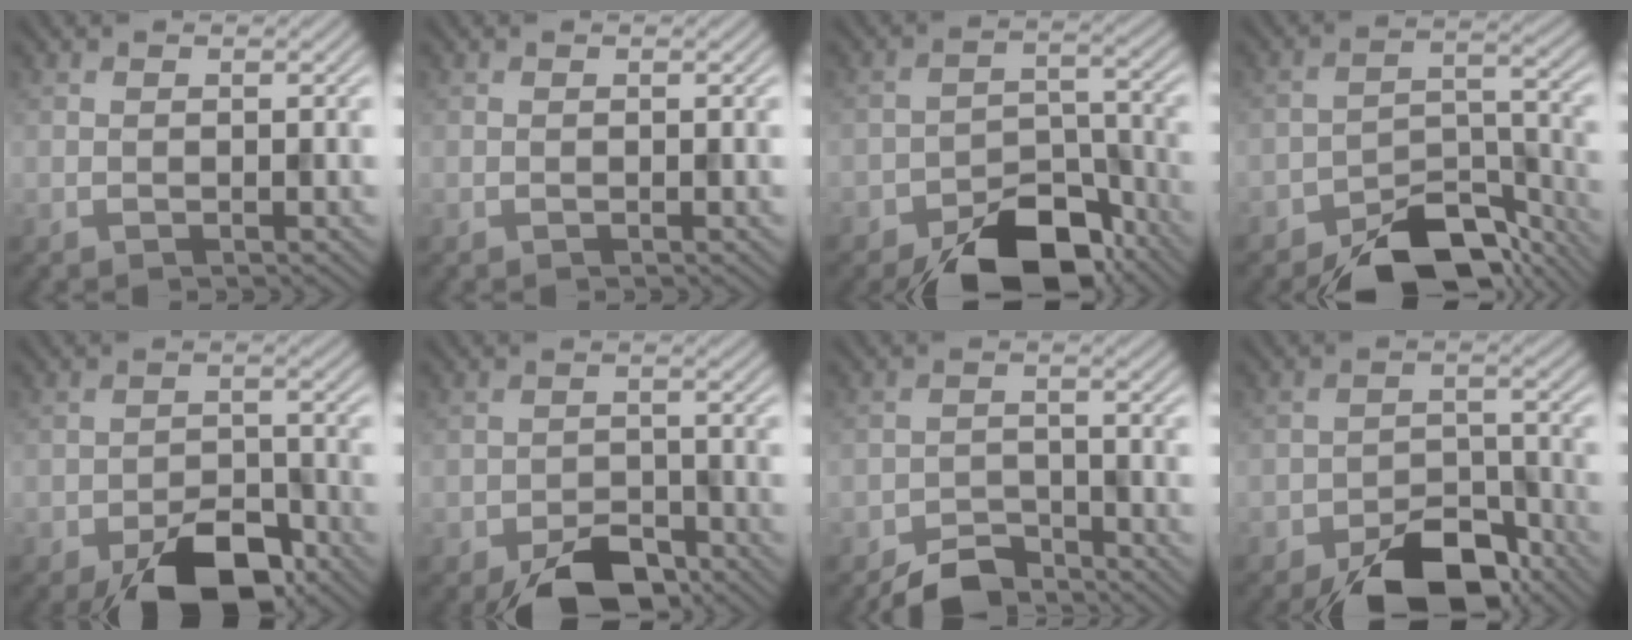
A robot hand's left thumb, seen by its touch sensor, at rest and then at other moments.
{"total": 0.0}
{"total": 10.2, "force": [-7.6, 4.7, 4.8], "torque": [-0.060, -0.006, -0.132]}
{"total": 9.8, "force": [-8.0, 3.9, 4.2], "torque": [-0.047, 0.000, -0.140]}
{"total": 8.0, "force": [-5.6, 3.5, 4.5], "torque": [-0.061, -0.003, -0.092]}
{"total": 5.5, "force": [-4.3, 2.5, 2.5], "torque": [-0.033, -0.001, -0.074]}
{"total": 3.9, "force": [-3.7, 1.2, 0.6], "torque": [-0.005, -0.001, -0.071]}
{"total": 8.8, "force": [-6.6, 3.8, 4.4], "torque": [-0.054, -0.006, -0.115]}